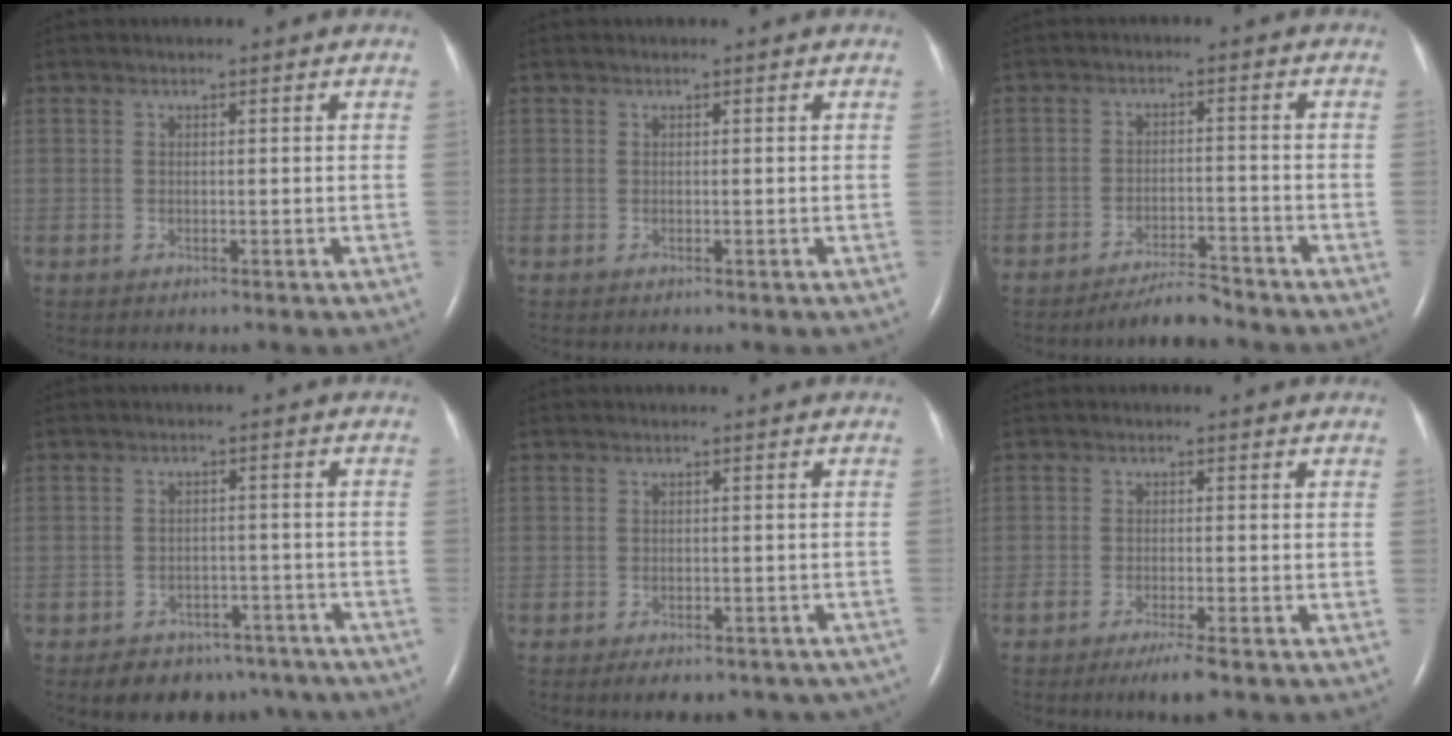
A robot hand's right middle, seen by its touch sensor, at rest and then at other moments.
{"total": 0.0}
{"total": 4.6, "force": [-4.4, 0.2, 1.3], "torque": [-0.024, -0.014, -0.076]}
{"total": 9.5, "force": [-7.3, 5.8, 1.7], "torque": [-0.012, 0.019, -0.076]}
{"total": 10.4, "force": [-8.7, 4.0, 4.1], "torque": [-0.049, 0.006, -0.093]}
{"total": 3.7, "force": [-2.5, 0.1, 2.7], "torque": [-0.050, -0.011, -0.044]}